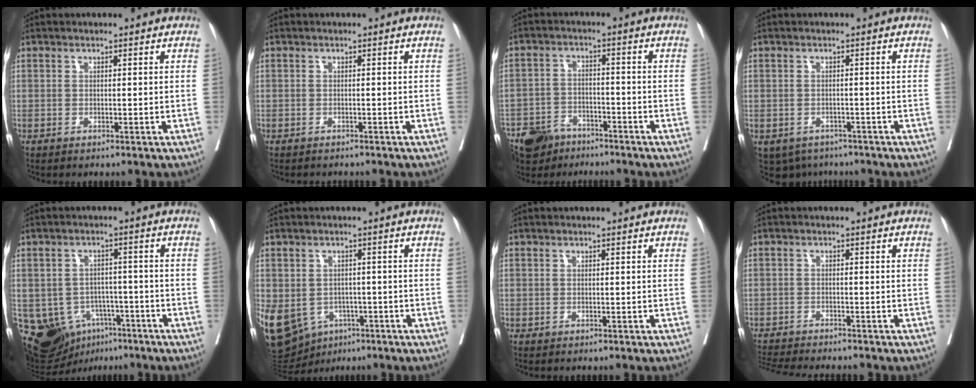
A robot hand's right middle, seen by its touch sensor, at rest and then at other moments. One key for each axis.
{"total": 2.0, "fx": -1.9, "fy": 0.6, "fz": 0.5, "tx": -0.009, "ty": -0.003, "tz": -0.025}
{"total": 8.3, "fx": -7.0, "fy": 3.9, "fz": 2.4, "tx": -0.047, "ty": -0.012, "tz": -0.124}
{"total": 5.4, "fx": -3.9, "fy": 3.6, "fz": 0.8, "tx": -0.007, "ty": 0.001, "tz": -0.052}
{"total": 11.4, "fx": -5.8, "fy": 8.7, "fz": 4.6, "tx": -0.078, "ty": 0.016, "tz": -0.079}
{"total": 22.0, "fx": -8.8, "fy": 17.5, "fz": 9.9, "tx": -0.317, "ty": -0.011, "tz": -0.117}
{"total": 0.0}
{"total": 8.0, "fx": -7.5, "fy": 0.3, "fz": 2.8, "tx": -0.038, "ty": -0.011, "tz": -0.119}